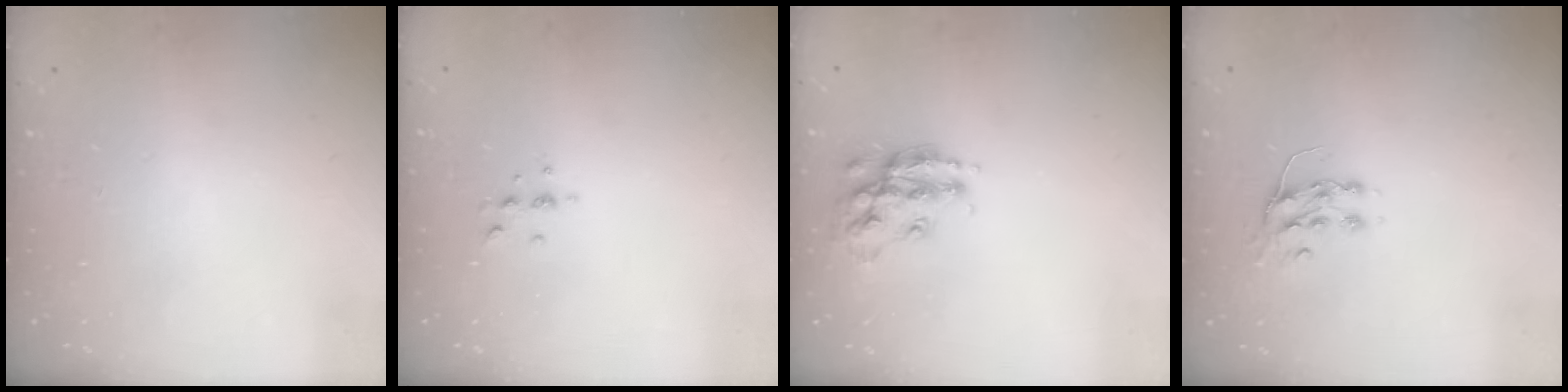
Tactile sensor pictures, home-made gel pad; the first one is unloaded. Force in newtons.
{"total": 4.1, "press": 3.7, "slide": 1.7}
{"total": 15.6, "press": 15.6, "slide": 0.9}
{"total": 7.6, "press": 7.5, "slide": 0.9}